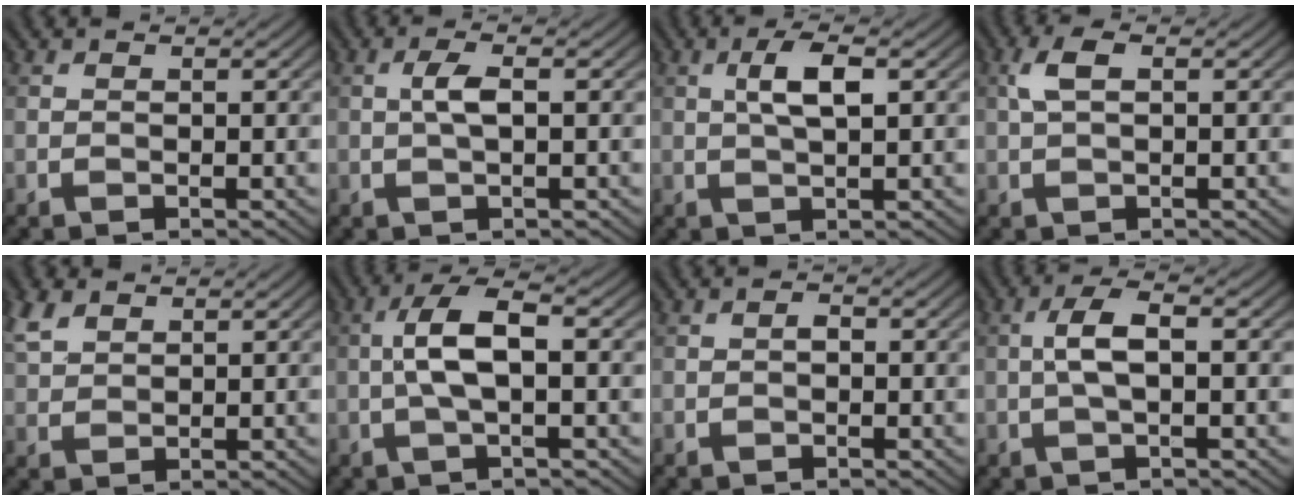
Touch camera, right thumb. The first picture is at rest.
{"total": 2.6, "force": [0.2, 0.6, 2.6], "torque": [-0.054, 0.008, 0.000]}
{"total": 4.1, "force": [0.9, 1.0, 3.8], "torque": [-0.078, 0.005, 0.016]}
{"total": 2.9, "force": [0.7, 1.1, 2.6], "torque": [-0.062, 0.009, 0.012]}
{"total": 4.0, "force": [2.6, 2.1, 2.2], "torque": [-0.062, 0.009, 0.057]}
{"total": 5.9, "force": [-0.1, 1.7, 5.7], "torque": [-0.117, 0.015, -0.011]}
{"total": 0.7, "force": [-0.2, 0.4, 0.6], "torque": [-0.010, 0.004, -0.005]}
{"total": 3.9, "force": [-0.1, 1.1, 3.8], "torque": [-0.078, 0.012, -0.006]}